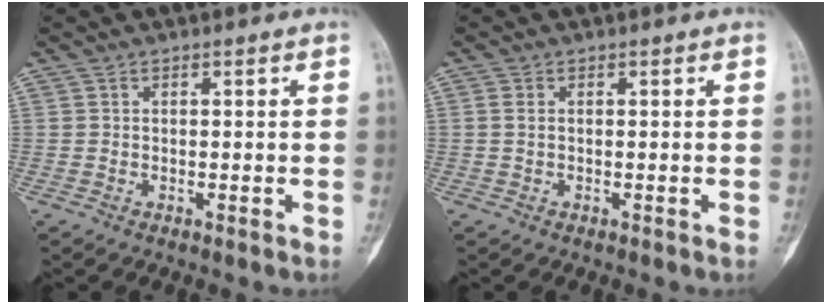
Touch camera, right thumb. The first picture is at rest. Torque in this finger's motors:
{"motor_torque": [-0.34, -0.49, 0.27, 0.03, -0.04]}